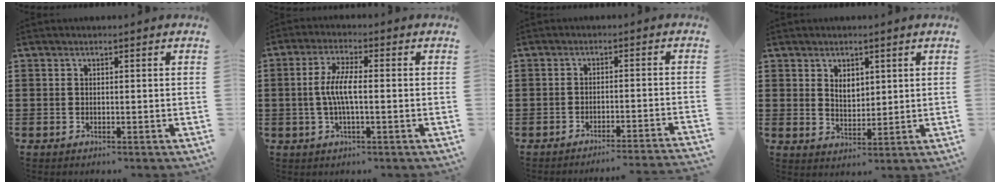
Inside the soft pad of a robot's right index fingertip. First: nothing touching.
{"total": 5.3, "force": [-0.8, 1.1, 5.1], "torque": [-0.112, -0.005, -0.024]}
{"total": 2.8, "force": [-2.7, -0.6, 0.6], "torque": [-0.013, -0.004, -0.056]}
{"total": 2.8, "force": [1.8, 1.8, 1.1], "torque": [-0.020, 0.004, 0.032]}